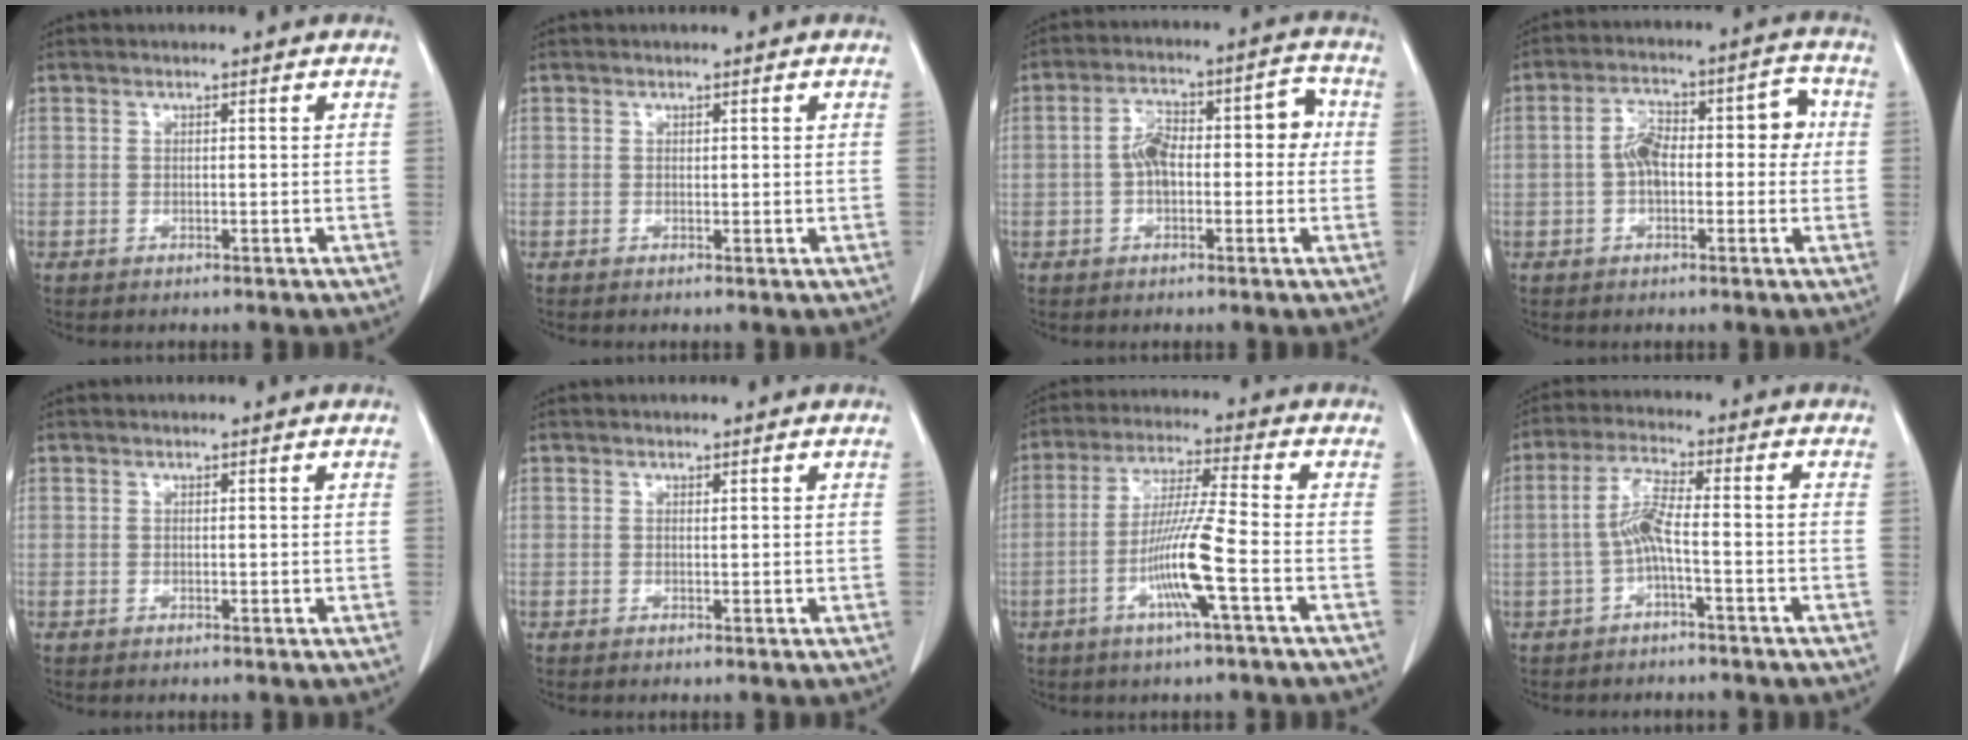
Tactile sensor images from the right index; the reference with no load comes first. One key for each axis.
{"total": 0.0}
{"total": 8.5, "fx": -0.2, "fy": 3.9, "fz": 7.5, "tx": -0.122, "ty": 0.051, "tz": -0.004}
{"total": 8.5, "fx": -0.1, "fy": 4.0, "fz": 7.6, "tx": -0.121, "ty": 0.050, "tz": -0.002}
{"total": 0.0}
{"total": 0.0}
{"total": 9.9, "fx": -3.4, "fy": -0.8, "fz": 9.3, "tx": -0.182, "ty": -0.007, "tz": -0.068}
{"total": 5.4, "fx": -1.4, "fy": 0.4, "fz": 5.1, "tx": -0.107, "ty": 0.013, "tz": -0.029}